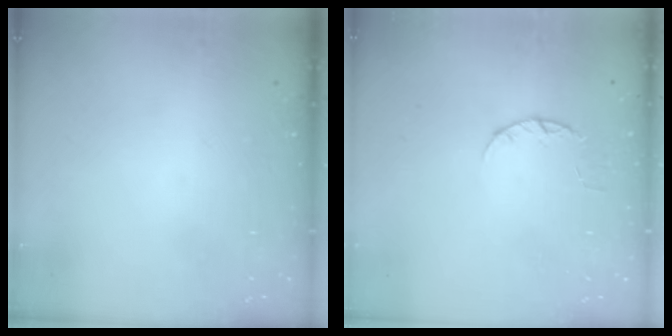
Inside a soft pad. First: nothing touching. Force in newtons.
{"total": 2.4, "press": 2.3, "slide": 0.4}